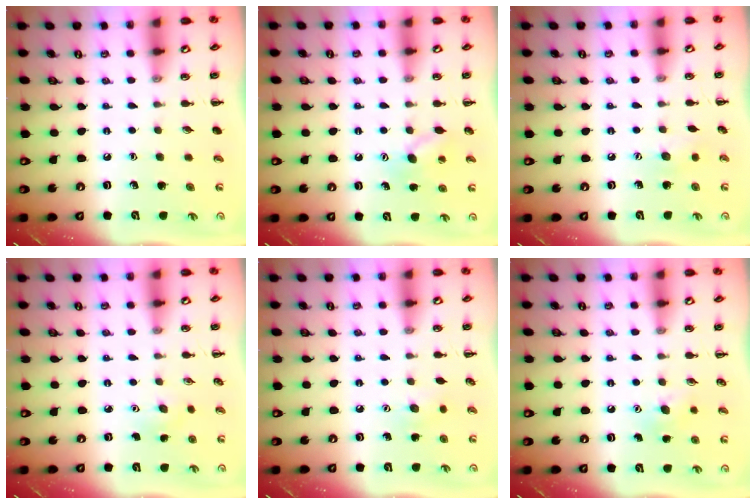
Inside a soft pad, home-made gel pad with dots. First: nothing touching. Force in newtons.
{"total": 8.5, "press": 8.4, "slide": 1.5}
{"total": 5.9, "press": 5.8, "slide": 1.3}
{"total": 3.0, "press": 2.8, "slide": 0.8}
{"total": 3.9, "press": 3.8, "slide": 0.9}
{"total": 5.1, "press": 4.9, "slide": 1.4}